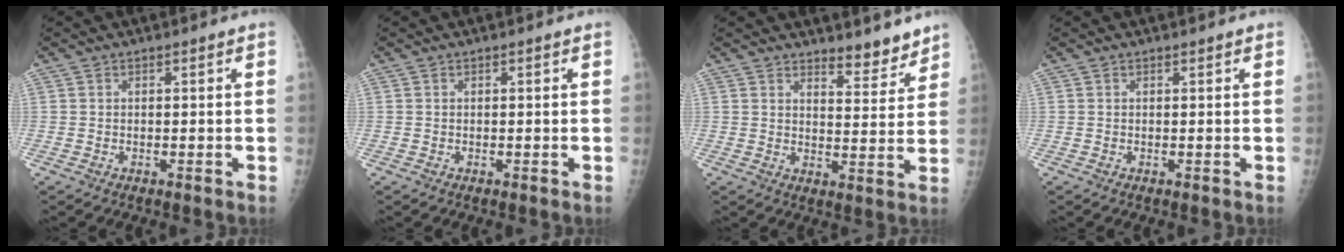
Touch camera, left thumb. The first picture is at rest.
{"total": 0.0}
{"total": 5.7, "force": [5.1, 1.7, 2.1], "torque": [-0.007, -0.045, 0.077]}
{"total": 0.0}